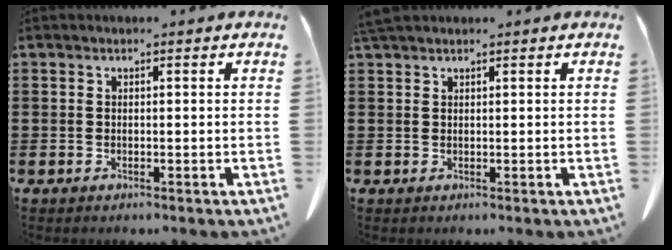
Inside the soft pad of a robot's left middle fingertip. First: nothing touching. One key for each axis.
{"total": 1.4, "fx": 1.2, "fy": 0.3, "fz": 0.6, "tx": -0.016, "ty": 0.000, "tz": 0.024}